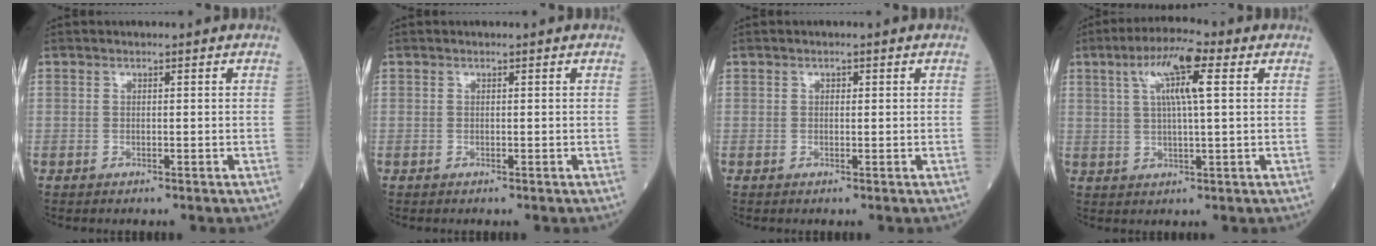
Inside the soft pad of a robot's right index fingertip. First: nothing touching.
{"total": 0.0}
{"total": 0.5, "force": [0.1, 0.4, 0.3], "torque": [-0.005, 0.001, 0.001]}
{"total": 8.5, "force": [3.1, 0.9, 7.9], "torque": [-0.147, 0.016, 0.050]}